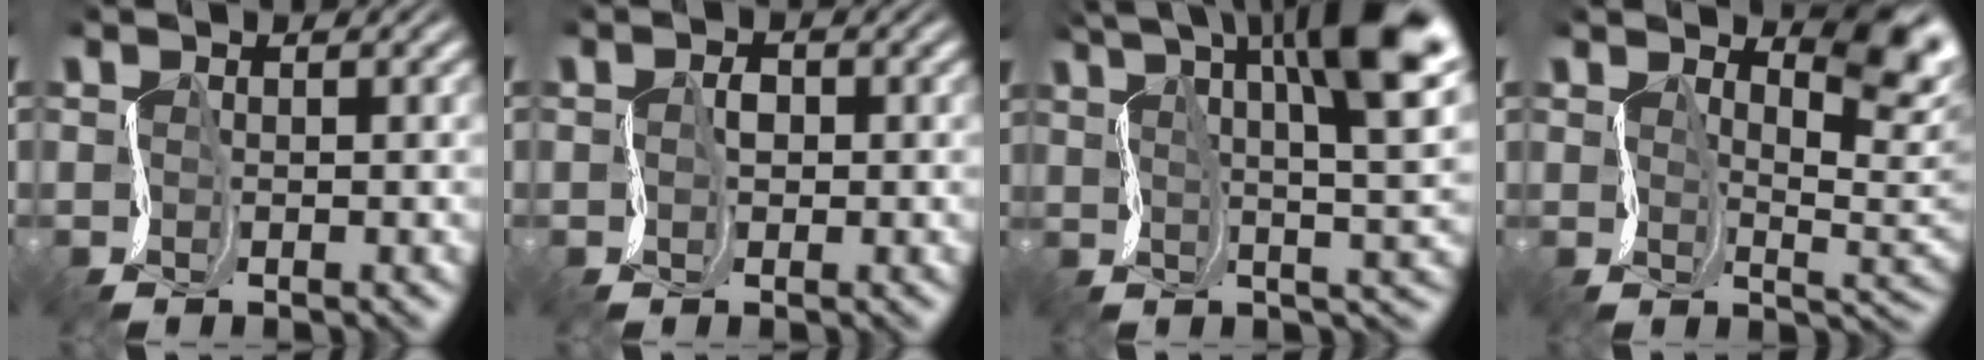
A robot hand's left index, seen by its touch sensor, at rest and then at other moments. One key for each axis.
{"total": 1.3, "fx": 0.0, "fy": 0.9, "fz": 1.0, "tx": -0.016, "ty": 0.004, "tz": -0.003}
{"total": 14.2, "fx": 6.1, "fy": 4.1, "fz": 12.1, "tx": -0.175, "ty": 0.022, "tz": 0.089}
{"total": 7.0, "fx": 4.3, "fy": 2.2, "fz": 5.0, "tx": -0.075, "ty": 0.002, "tz": 0.074}